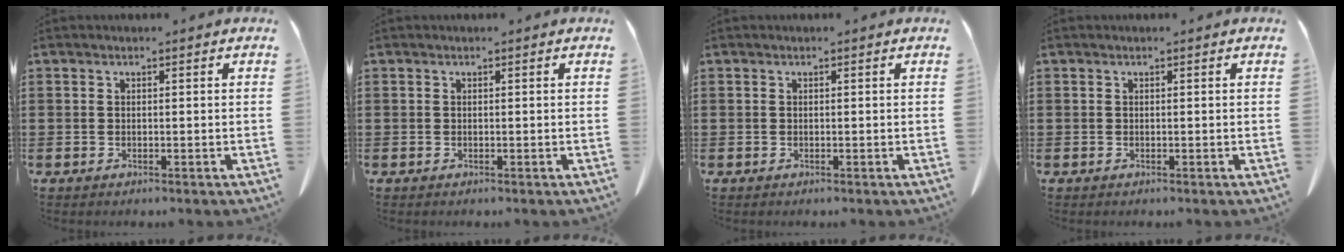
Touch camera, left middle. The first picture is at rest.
{"total": 0.0}
{"total": 0.0}
{"total": 0.0}